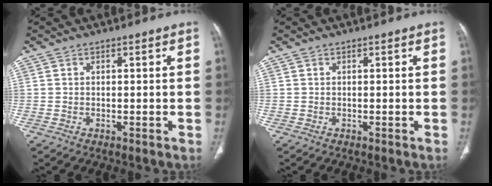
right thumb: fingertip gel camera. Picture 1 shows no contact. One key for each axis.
{"total": 0.0}